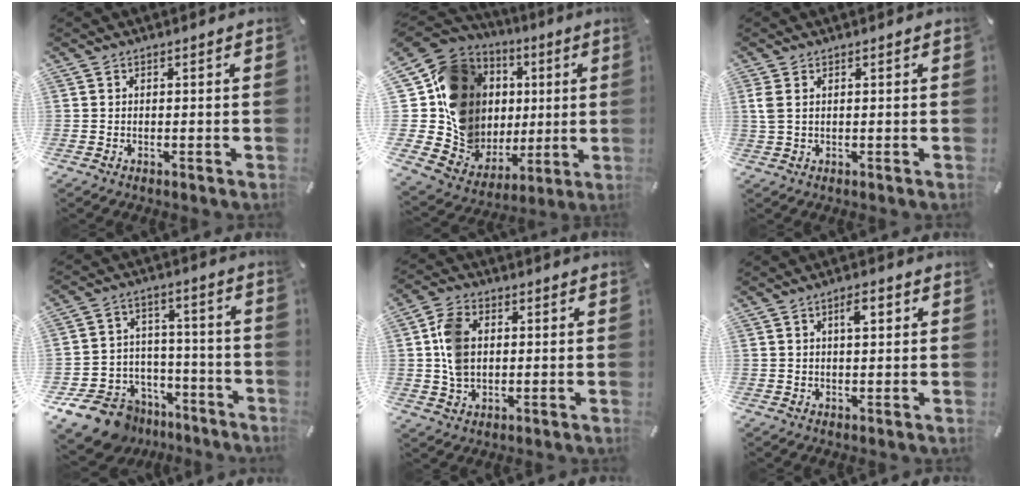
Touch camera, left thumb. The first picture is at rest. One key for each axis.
{"total": 19.4, "fx": 3.5, "fy": 16.6, "fz": 9.4, "tx": -0.170, "ty": -0.047, "tz": 0.089}
{"total": 2.1, "fx": 0.6, "fy": 0.7, "fz": 1.9, "tx": -0.047, "ty": -0.002, "tz": 0.009}
{"total": 13.5, "fx": -9.2, "fy": 9.0, "fz": 3.9, "tx": -0.077, "ty": 0.058, "tz": -0.156}
{"total": 9.4, "fx": 0.9, "fy": 6.8, "fz": 6.5, "tx": -0.135, "ty": 0.007, "tz": 0.018}
{"total": 3.9, "fx": 1.5, "fy": 1.7, "fz": 3.2, "tx": -0.052, "ty": 0.002, "tz": 0.020}